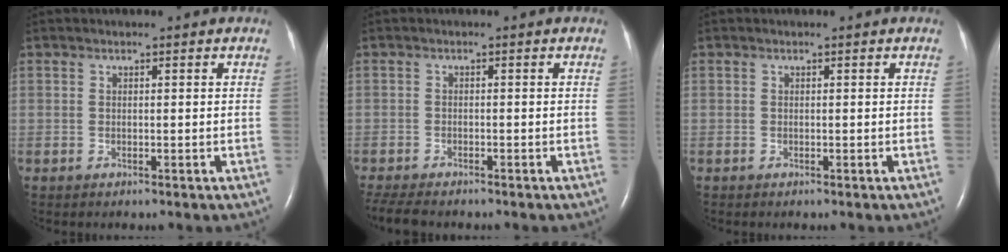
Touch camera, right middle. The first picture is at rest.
{"total": 5.9, "force": [-5.1, 1.4, 2.7], "torque": [-0.054, -0.016, -0.085]}
{"total": 0.0}